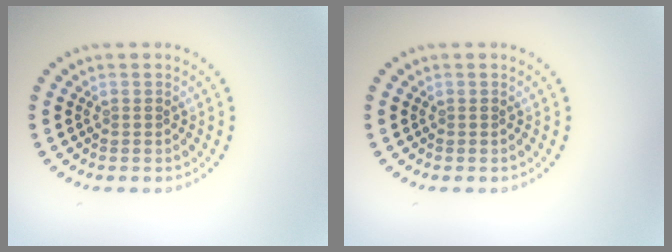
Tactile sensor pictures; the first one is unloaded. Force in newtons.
{"total": 0.0}